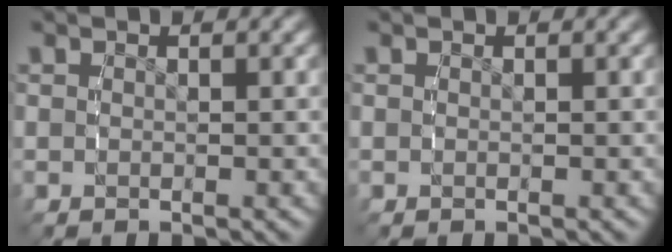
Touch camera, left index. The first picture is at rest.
{"total": 0.0}